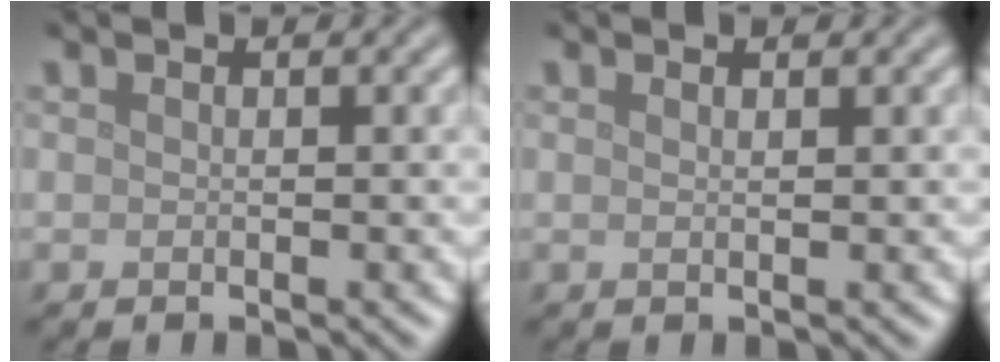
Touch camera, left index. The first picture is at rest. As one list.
[{"total": 0.8, "force": [0.5, 0.3, 0.6], "torque": [-0.005, 0.000, 0.003]}]